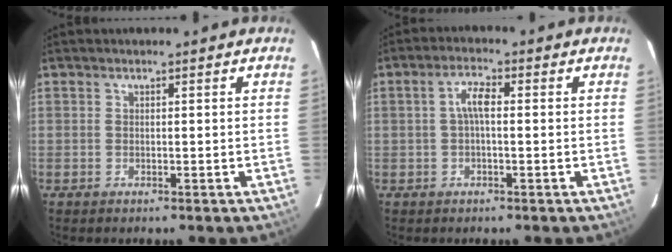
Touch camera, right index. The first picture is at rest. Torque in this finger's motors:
{"motor_torque": [0.32, -0.24, 0.25, 0.07]}